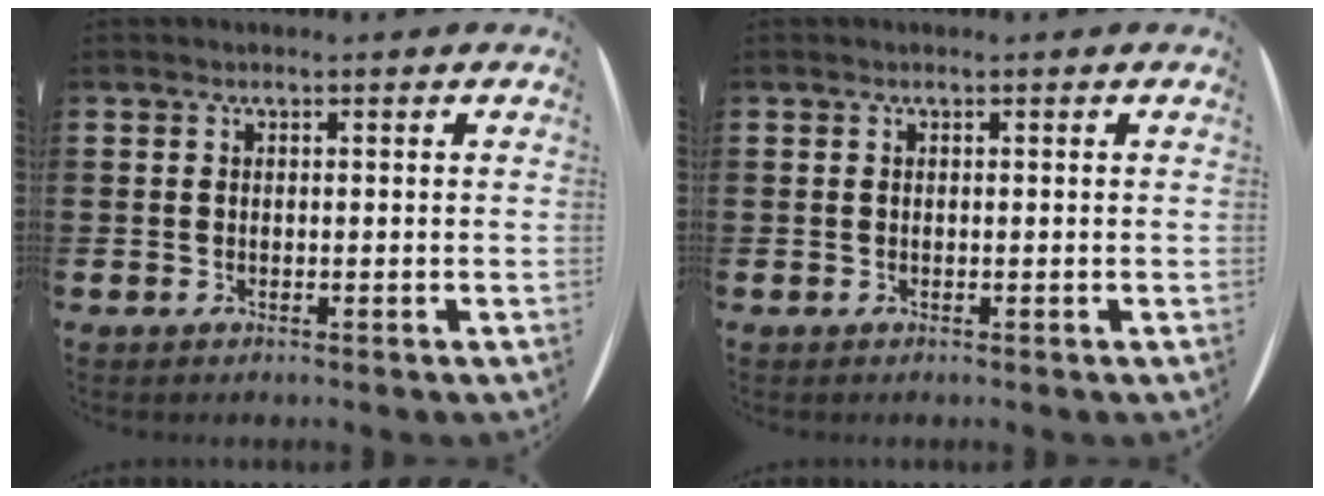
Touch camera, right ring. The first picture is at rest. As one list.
[{"total": 0.0}]